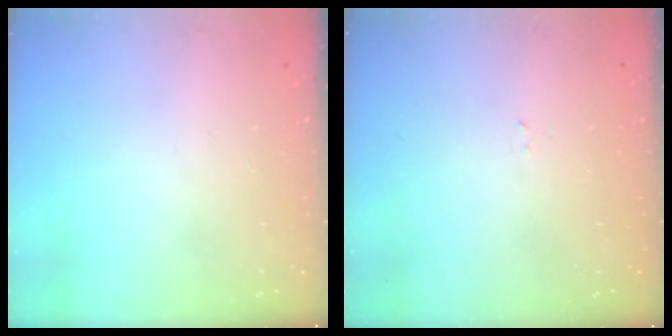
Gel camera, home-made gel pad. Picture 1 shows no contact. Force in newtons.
{"total": 1.6, "press": 1.6, "slide": 0.1}